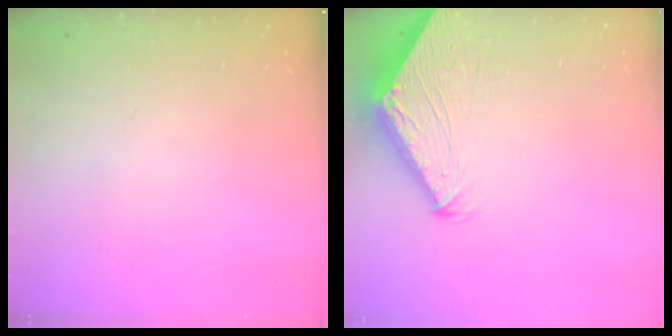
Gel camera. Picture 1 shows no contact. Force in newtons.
{"total": 4.7, "press": 4.7, "slide": 0.1}